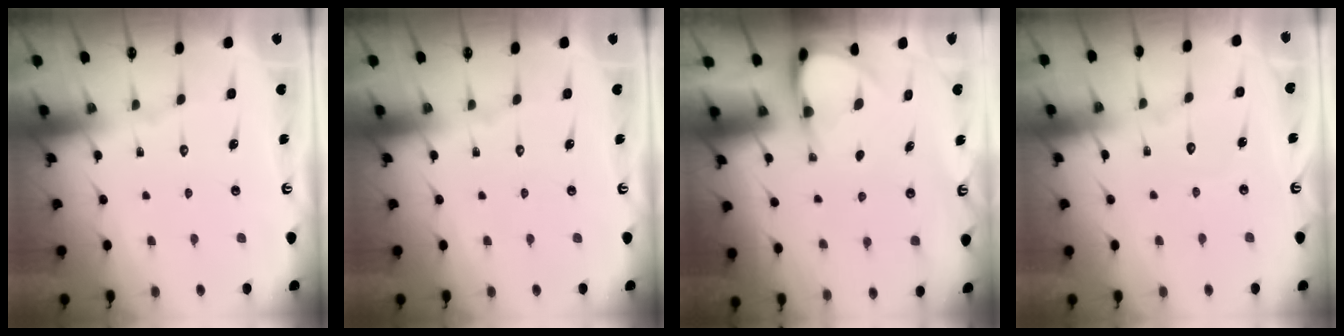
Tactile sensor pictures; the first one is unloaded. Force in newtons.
{"total": 0.0}
{"total": 3.8, "press": 3.7, "slide": 0.3}
{"total": 2.7, "press": 2.6, "slide": 0.3}